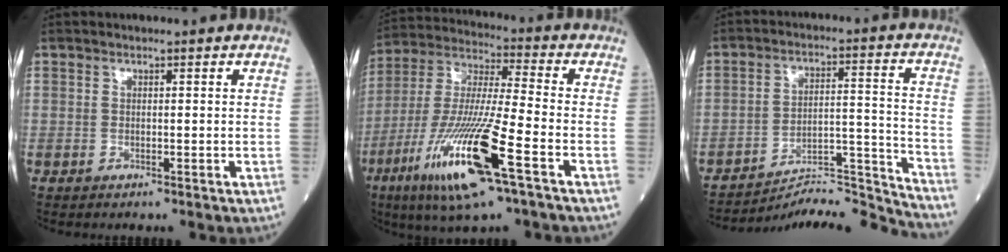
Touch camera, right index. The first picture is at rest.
{"total": 18.7, "force": [-8.5, 1.2, 16.6], "torque": [-0.365, -0.038, -0.160]}
{"total": 14.4, "force": [-14.1, -2.7, 0.0], "torque": [0.010, 0.043, -0.222]}